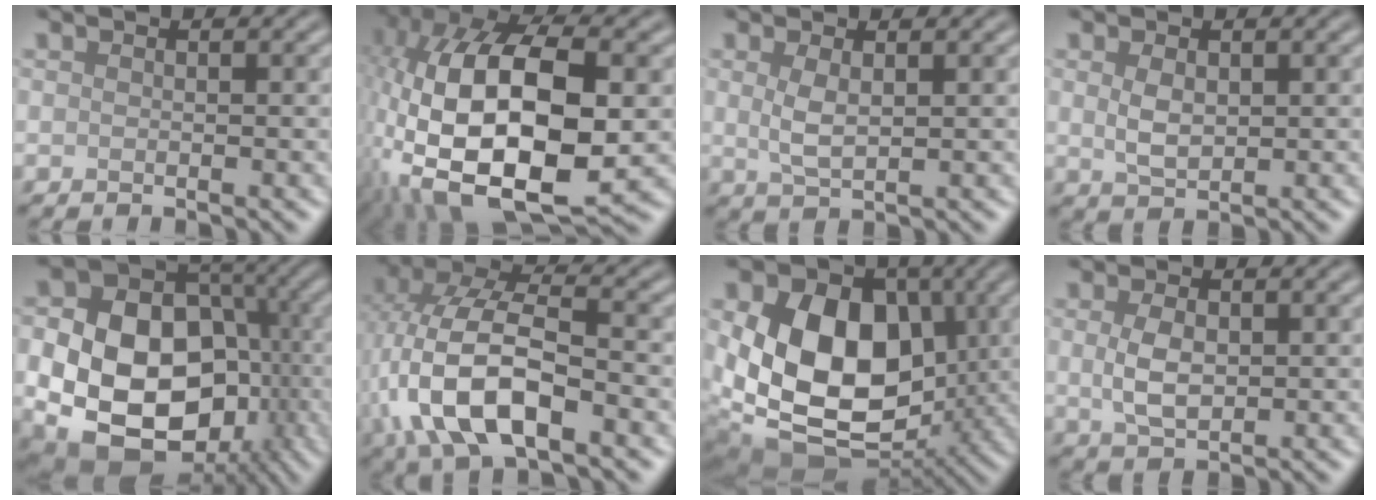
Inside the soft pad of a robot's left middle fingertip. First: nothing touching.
{"total": 18.2, "force": [-1.6, 9.7, 15.3], "torque": [-0.301, -0.002, -0.030]}
{"total": 2.2, "force": [0.6, 0.8, 1.9], "torque": [-0.046, -0.002, 0.014]}
{"total": 2.3, "force": [0.5, 1.4, 1.7], "torque": [-0.042, -0.002, 0.015]}
{"total": 16.8, "force": [-3.2, 12.7, 10.6], "torque": [-0.179, -0.030, -0.042]}
{"total": 10.7, "force": [-2.9, 5.0, 9.1], "torque": [-0.189, 0.007, -0.062]}
{"total": 15.9, "force": [0.2, 11.2, 11.3], "torque": [-0.189, -0.011, 0.001]}
{"total": 3.2, "force": [0.3, 2.0, 2.5], "torque": [-0.059, -0.001, 0.008]}